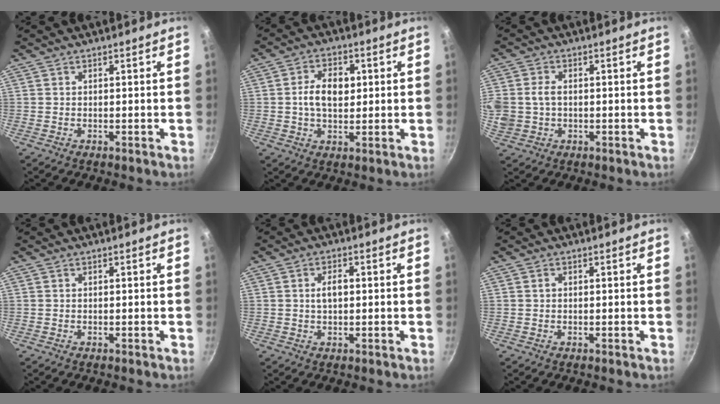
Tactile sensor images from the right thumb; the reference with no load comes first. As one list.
[{"total": 7.7, "force": [0.9, 4.9, 5.8], "torque": [-0.085, 0.007, 0.012]}, {"total": 7.4, "force": [0.1, 5.4, 5.0], "torque": [-0.123, 0.010, 0.006]}, {"total": 0.0}, {"total": 3.2, "force": [0.3, 1.8, 2.7], "torque": [-0.046, 0.004, 0.005]}, {"total": 0.6, "force": [0.1, 0.5, 0.4], "torque": [-0.005, 0.001, 0.000]}]